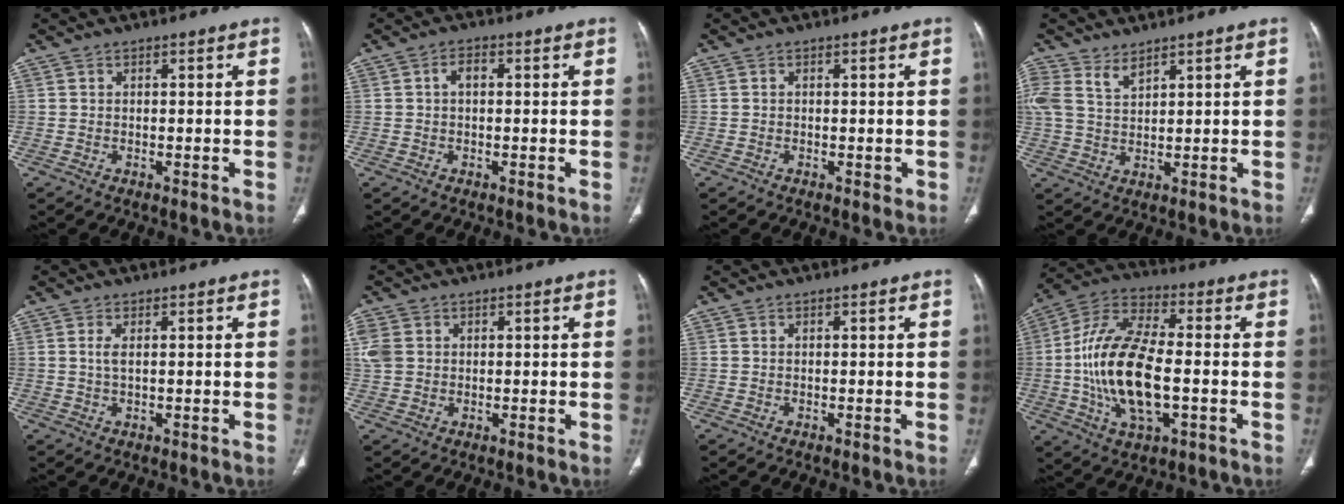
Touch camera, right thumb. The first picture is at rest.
{"total": 2.2, "force": [0.2, 1.3, 1.8], "torque": [-0.028, 0.009, -0.001]}
{"total": 0.5, "force": [-0.1, 0.4, 0.3], "torque": [-0.002, 0.000, -0.003]}
{"total": 5.6, "force": [3.9, 2.5, 3.1], "torque": [-0.064, -0.006, 0.090]}
{"total": 1.7, "force": [0.4, 0.6, 1.6], "torque": [-0.042, 0.001, 0.011]}
{"total": 4.9, "force": [1.1, 4.0, 2.6], "torque": [-0.062, 0.008, 0.027]}
{"total": 0.0}
{"total": 18.4, "force": [-2.4, 8.2, 16.3], "torque": [-0.324, 0.020, -0.044]}